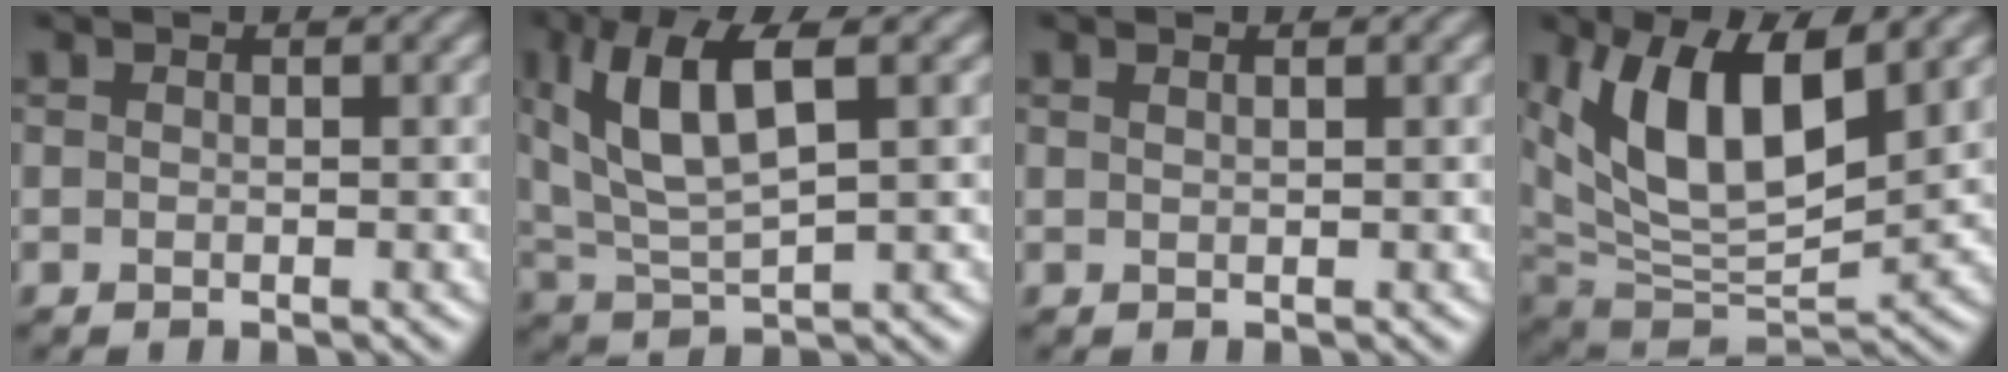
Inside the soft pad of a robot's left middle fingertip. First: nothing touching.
{"total": 8.9, "force": [3.2, 3.1, 7.7], "torque": [-0.166, 0.015, 0.061]}
{"total": 0.8, "force": [0.6, -0.1, 0.4], "torque": [-0.005, -0.006, 0.014]}
{"total": 10.5, "force": [3.8, 4.6, 8.7], "torque": [-0.159, -0.002, 0.067]}